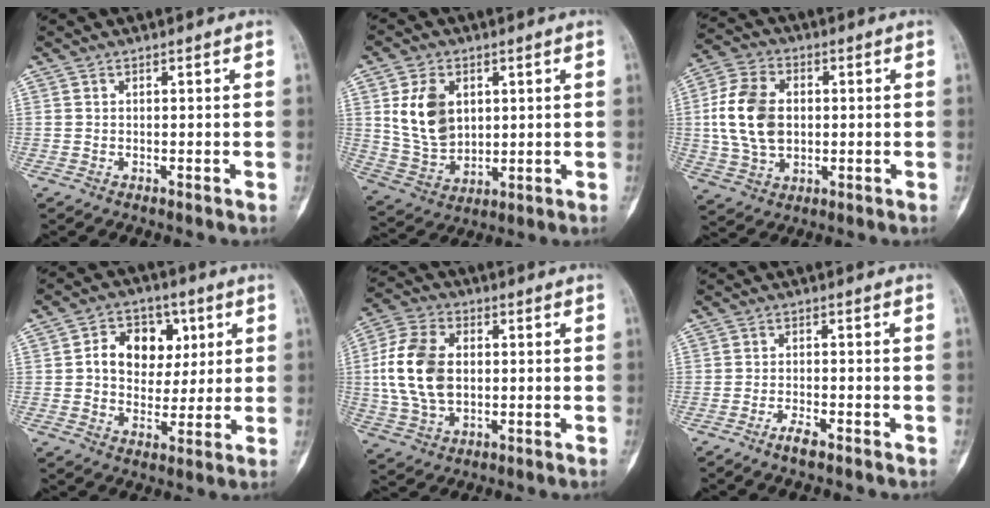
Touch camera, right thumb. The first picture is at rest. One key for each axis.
{"total": 11.7, "fx": 2.9, "fy": 8.4, "fz": 7.6, "tx": -0.119, "ty": -0.016, "tz": 0.067}
{"total": 13.7, "fx": 0.5, "fy": 9.7, "fz": 9.7, "tx": -0.177, "ty": 0.009, "tz": 0.011}
{"total": 12.0, "fx": 2.7, "fy": 9.2, "fz": 7.2, "tx": -0.060, "ty": 0.005, "tz": 0.043}
{"total": 14.6, "fx": 0.5, "fy": 9.9, "fz": 10.8, "tx": -0.207, "ty": 0.011, "tz": 0.010}
{"total": 2.9, "fx": -2.1, "fy": 0.8, "fz": 1.9, "tx": -0.038, "ty": 0.010, "tz": -0.041}